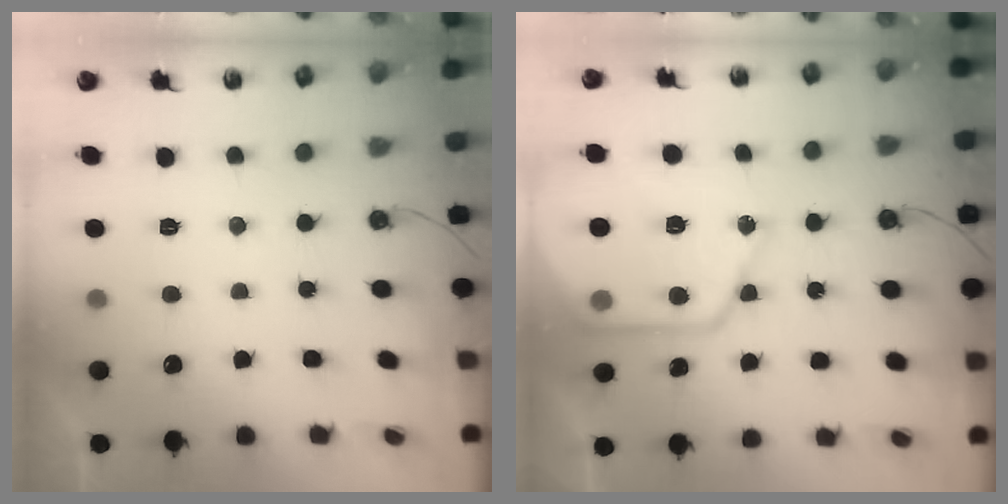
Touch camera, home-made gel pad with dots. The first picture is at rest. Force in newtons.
{"total": 20.5, "press": 20.4, "slide": 2.2}